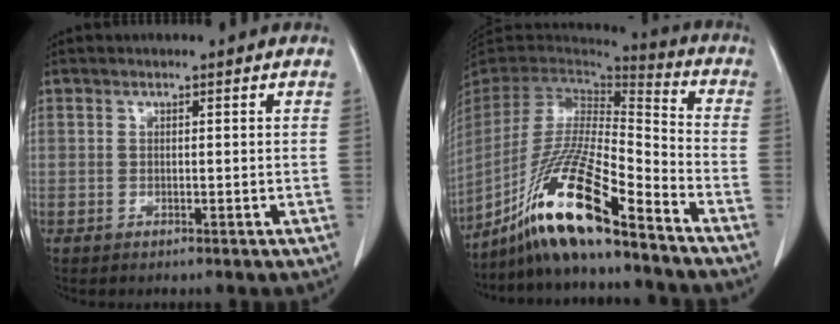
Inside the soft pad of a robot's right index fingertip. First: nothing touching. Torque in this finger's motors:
{"motor_torque": [1.28, -0.86, 0.57, 0.21]}